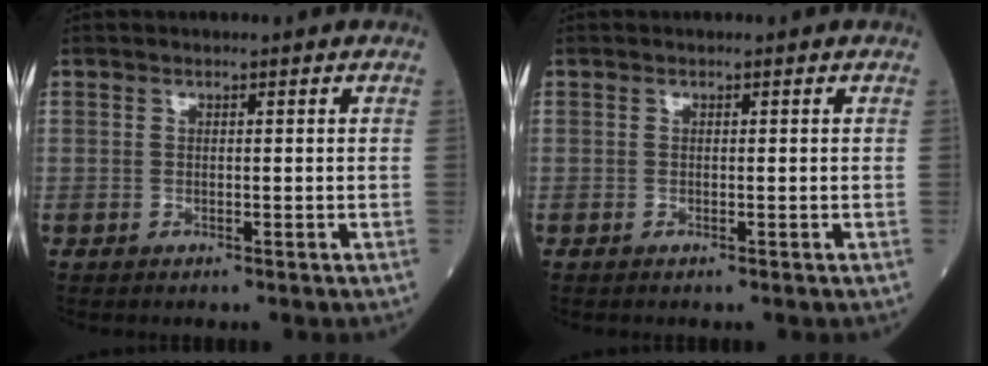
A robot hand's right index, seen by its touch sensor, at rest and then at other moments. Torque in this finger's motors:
{"motor_torque": [0.00, 0.00, 0.00, 0.00]}